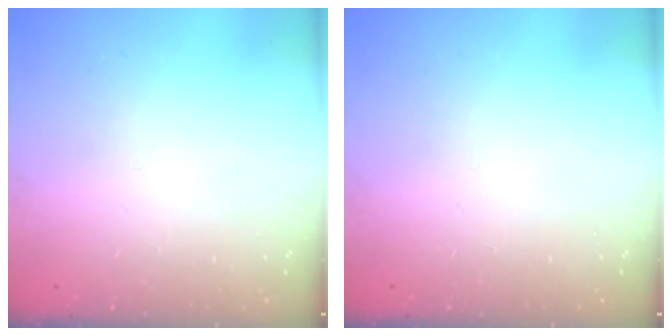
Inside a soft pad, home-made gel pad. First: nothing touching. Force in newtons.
{"total": 0.0}